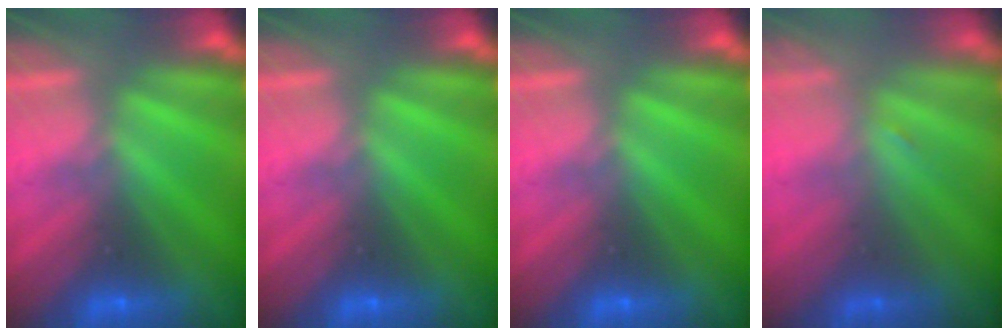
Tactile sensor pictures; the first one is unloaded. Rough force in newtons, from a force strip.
{"total": 0.0}
{"total": 0.0}
{"total": 1.1}